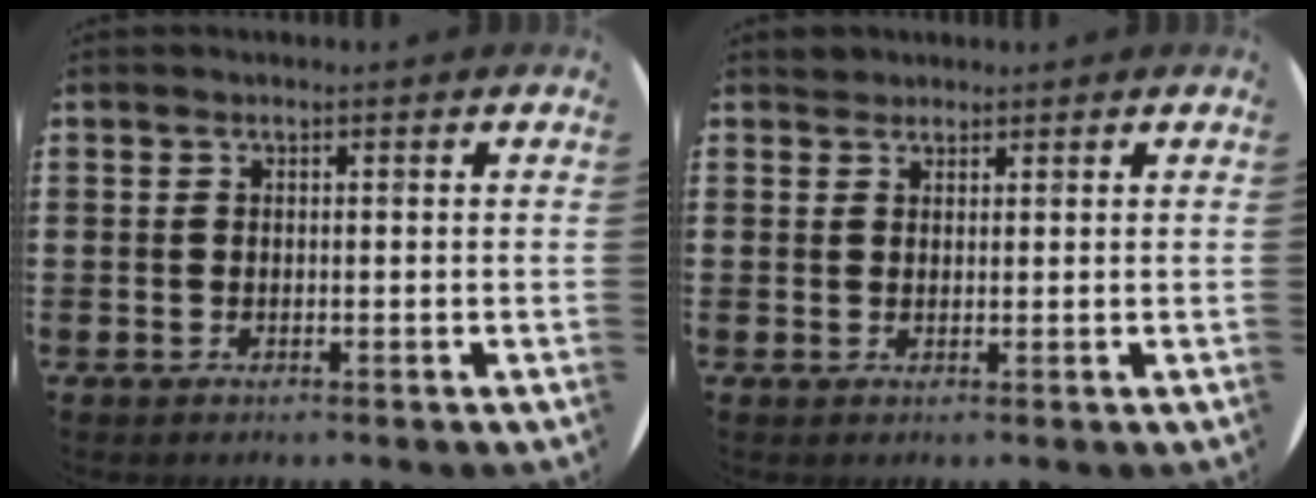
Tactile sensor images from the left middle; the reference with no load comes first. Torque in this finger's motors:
{"motor_torque": [0.16, -0.09, -0.02, -0.01]}